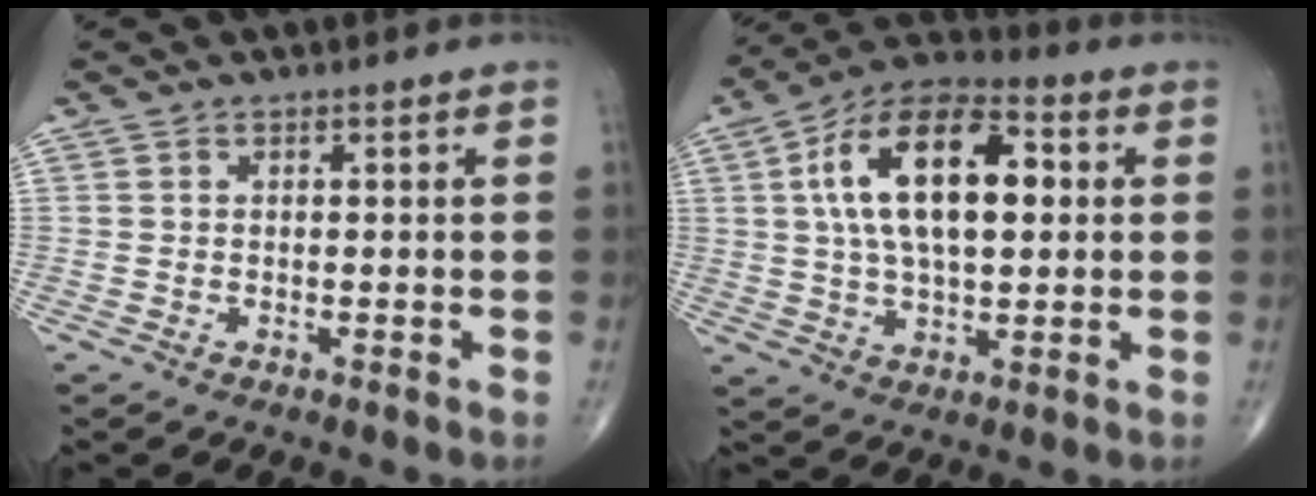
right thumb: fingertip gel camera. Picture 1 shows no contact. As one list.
[{"total": 19.1, "force": [3.6, 9.6, 16.1], "torque": [-0.265, 0.022, 0.054]}]